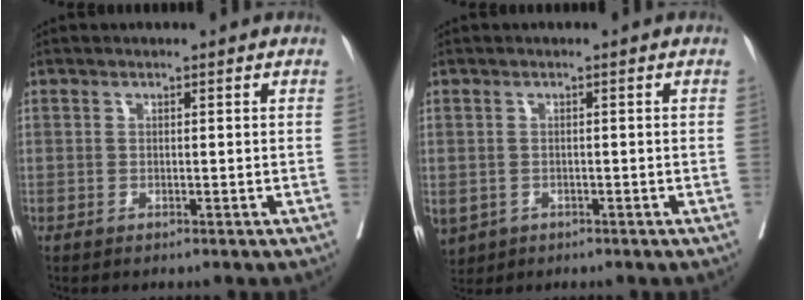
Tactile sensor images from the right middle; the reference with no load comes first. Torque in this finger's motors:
{"motor_torque": [1.25, -0.88, 1.05, 0.21]}